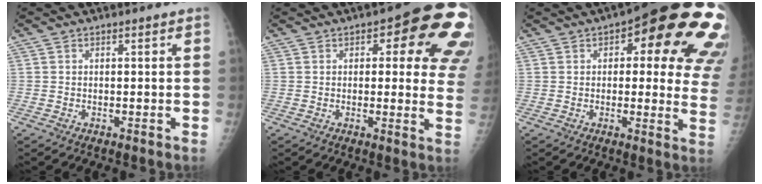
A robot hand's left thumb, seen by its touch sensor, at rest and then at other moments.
{"total": 17.3, "force": [6.4, 7.1, 14.3], "torque": [-0.116, -0.017, 0.065]}
{"total": 23.8, "force": [9.7, 8.8, 19.9], "torque": [-0.169, -0.009, 0.113]}